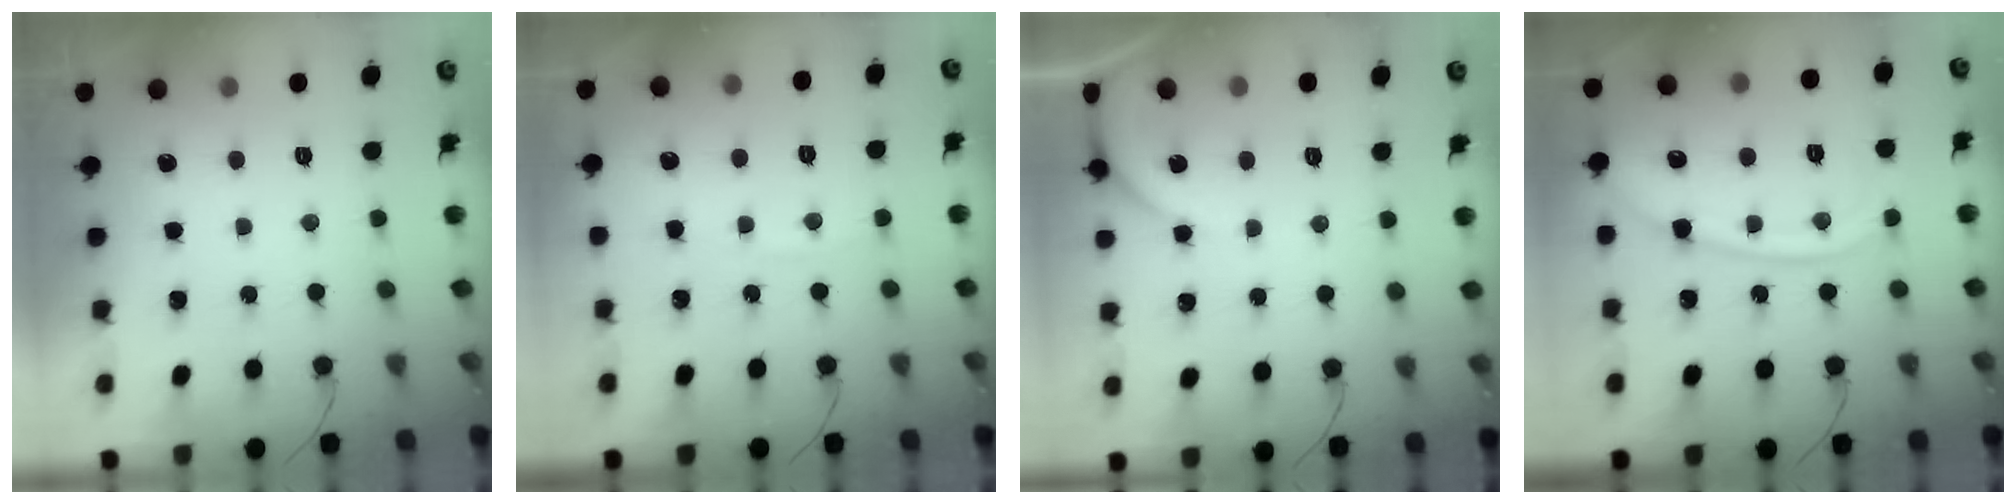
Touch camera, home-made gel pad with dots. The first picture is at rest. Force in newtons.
{"total": 3.6, "press": 3.6, "slide": 0.5}
{"total": 4.0, "press": 3.9, "slide": 0.6}
{"total": 11.9, "press": 11.8, "slide": 1.2}